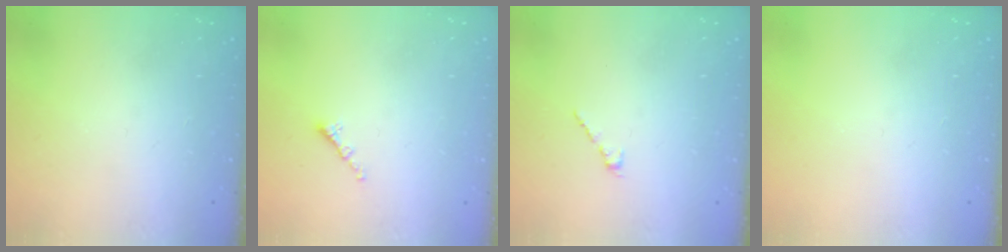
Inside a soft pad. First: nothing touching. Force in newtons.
{"total": 0.8, "press": 0.8, "slide": 0.2}
{"total": 2.1, "press": 2.0, "slide": 0.7}
{"total": 0.0}